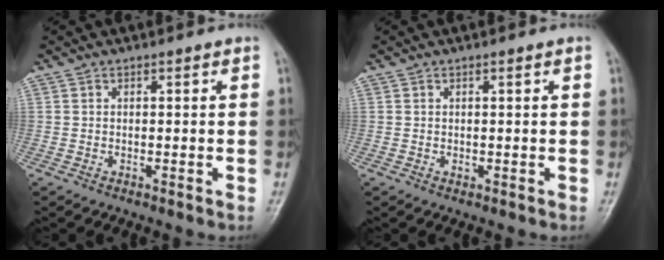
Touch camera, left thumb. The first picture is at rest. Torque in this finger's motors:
{"motor_torque": [-0.04, 0.13, 0.20, 0.22, 0.01]}